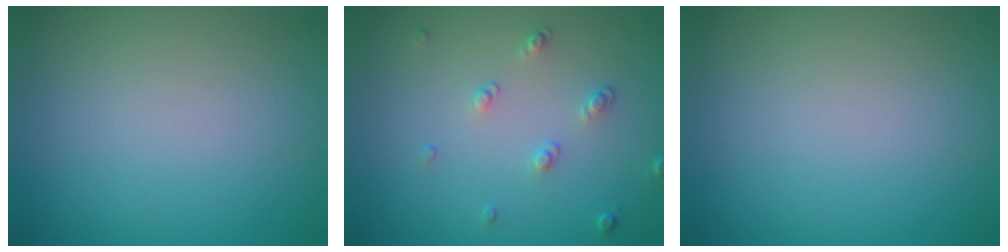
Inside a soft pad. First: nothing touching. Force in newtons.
{"total": 1.5, "press": 1.0, "slide": 1.1}
{"total": 0.0}